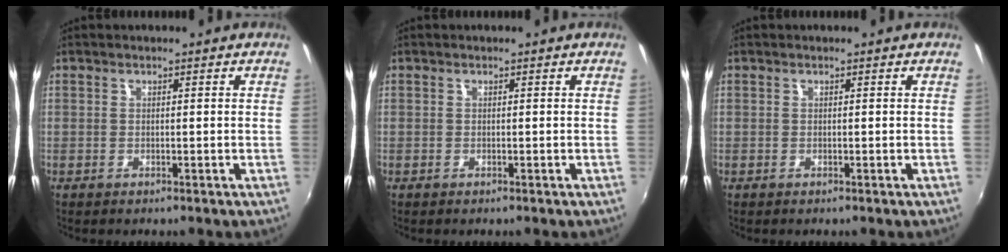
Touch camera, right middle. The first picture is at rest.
{"total": 0.0}
{"total": 0.0}